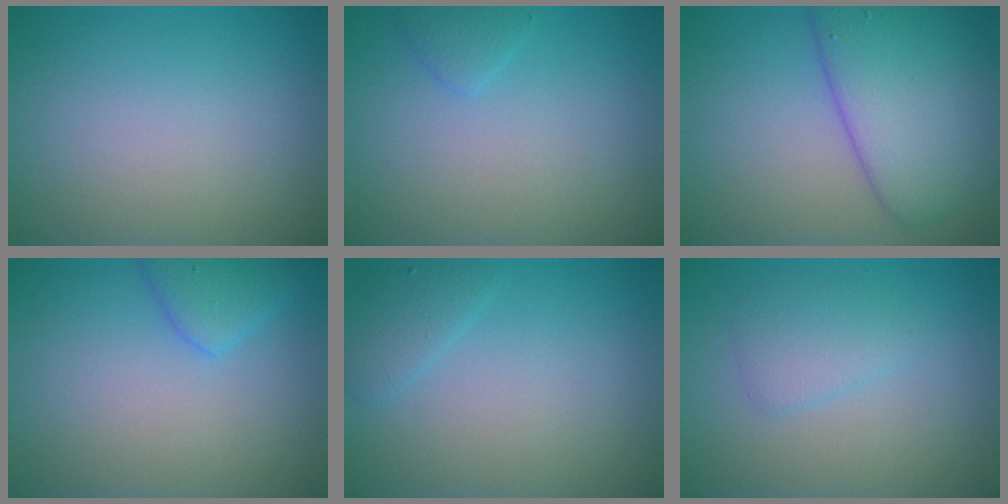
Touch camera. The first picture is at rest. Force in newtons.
{"total": 1.1, "press": 1.1, "slide": 0.1}
{"total": 7.9, "press": 7.9, "slide": 0.2}
{"total": 2.5, "press": 2.4, "slide": 0.3}
{"total": 1.4, "press": 1.4, "slide": 0.1}
{"total": 1.9, "press": 1.9, "slide": 0.1}